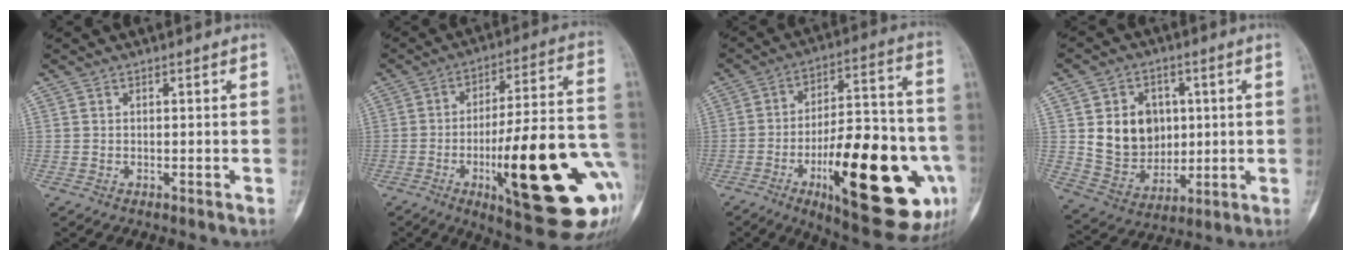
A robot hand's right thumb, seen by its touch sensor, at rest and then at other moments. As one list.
[{"total": 28.0, "force": [-7.8, 7.0, 26.0], "torque": [-0.329, 0.008, -0.103]}, {"total": 30.1, "force": [-9.7, 10.2, 26.5], "torque": [-0.353, 0.021, -0.130]}, {"total": 13.2, "force": [2.1, 10.9, 7.2], "torque": [-0.074, -0.010, 0.054]}]